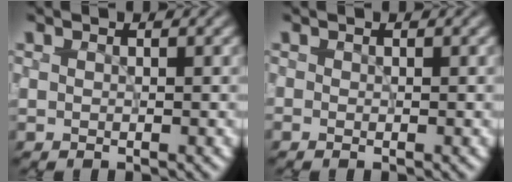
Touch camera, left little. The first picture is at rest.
{"total": 0.0}